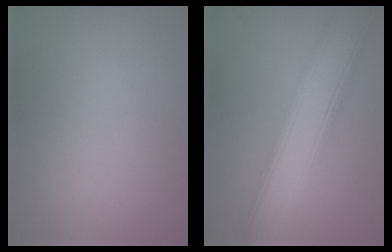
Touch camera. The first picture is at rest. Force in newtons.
{"total": 8.0, "press": 8.0, "slide": 0.4}